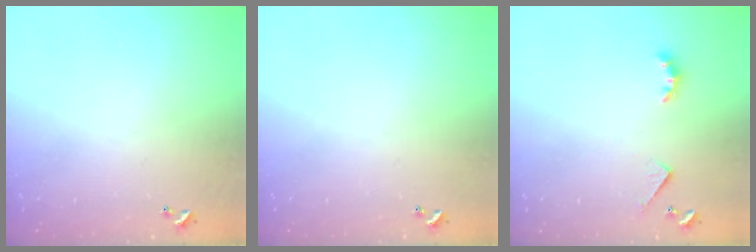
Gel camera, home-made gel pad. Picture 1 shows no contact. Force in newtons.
{"total": 0.0}
{"total": 3.2, "press": 3.1, "slide": 0.5}